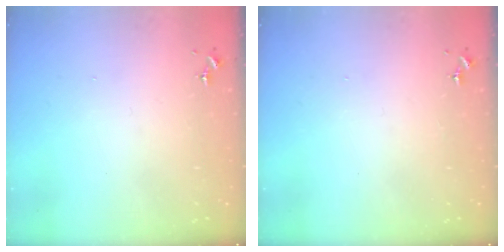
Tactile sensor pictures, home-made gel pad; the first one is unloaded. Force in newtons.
{"total": 0.0}